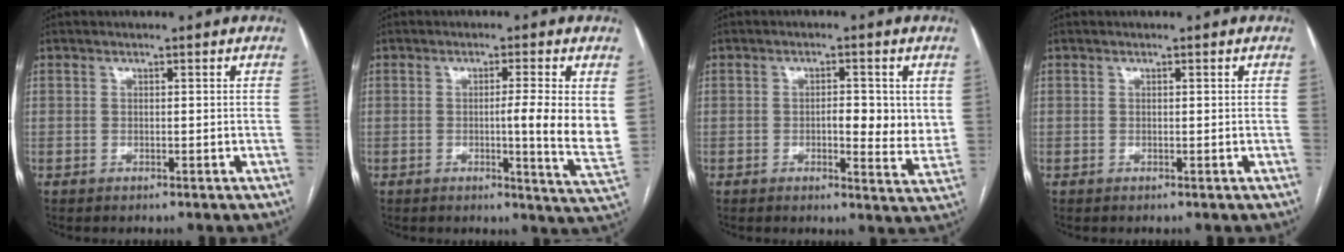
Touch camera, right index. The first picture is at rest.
{"total": 7.8, "force": [0.7, -0.7, 7.7], "torque": [-0.099, -0.013, 0.005]}
{"total": 6.2, "force": [0.7, 2.2, 5.7], "torque": [-0.070, -0.008, 0.006]}
{"total": 0.0}